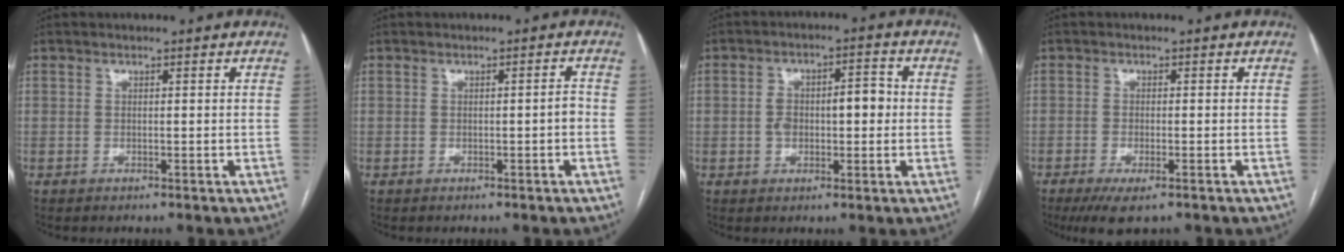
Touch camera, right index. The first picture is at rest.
{"total": 1.2, "force": [-0.4, 0.1, 1.2], "torque": [-0.011, 0.003, -0.007]}
{"total": 6.9, "force": [-0.1, 3.5, 6.0], "torque": [-0.105, 0.027, 0.001]}
{"total": 5.1, "force": [-3.4, 1.3, 3.6], "torque": [-0.059, -0.011, -0.052]}